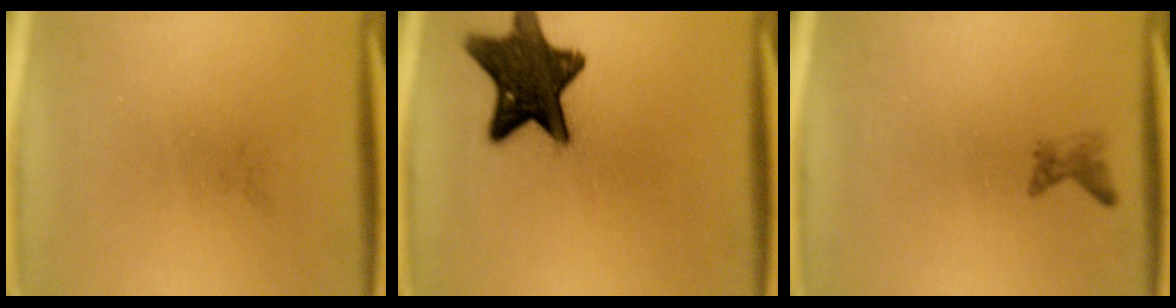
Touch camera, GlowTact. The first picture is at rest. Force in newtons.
{"total": 14.2}
{"total": 1.2}